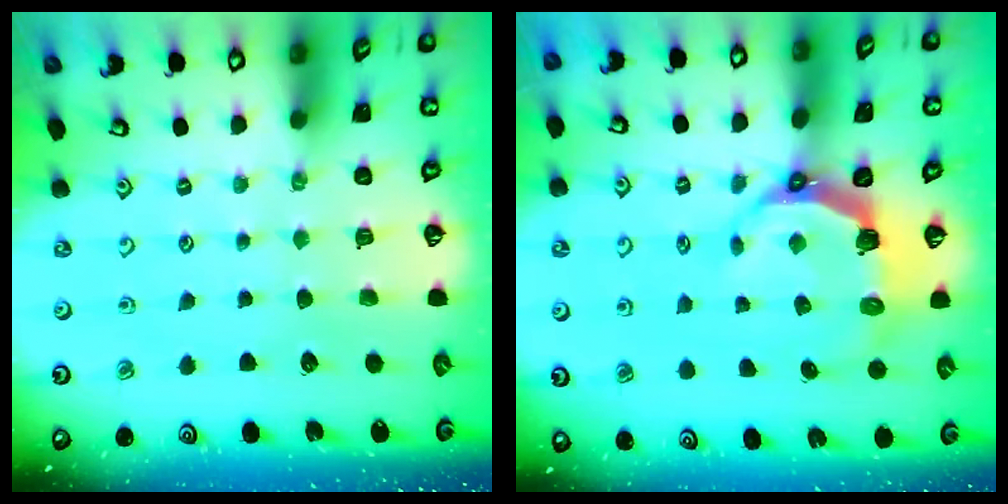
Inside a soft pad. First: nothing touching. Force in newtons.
{"total": 8.1, "press": 6.4, "slide": 5.0}